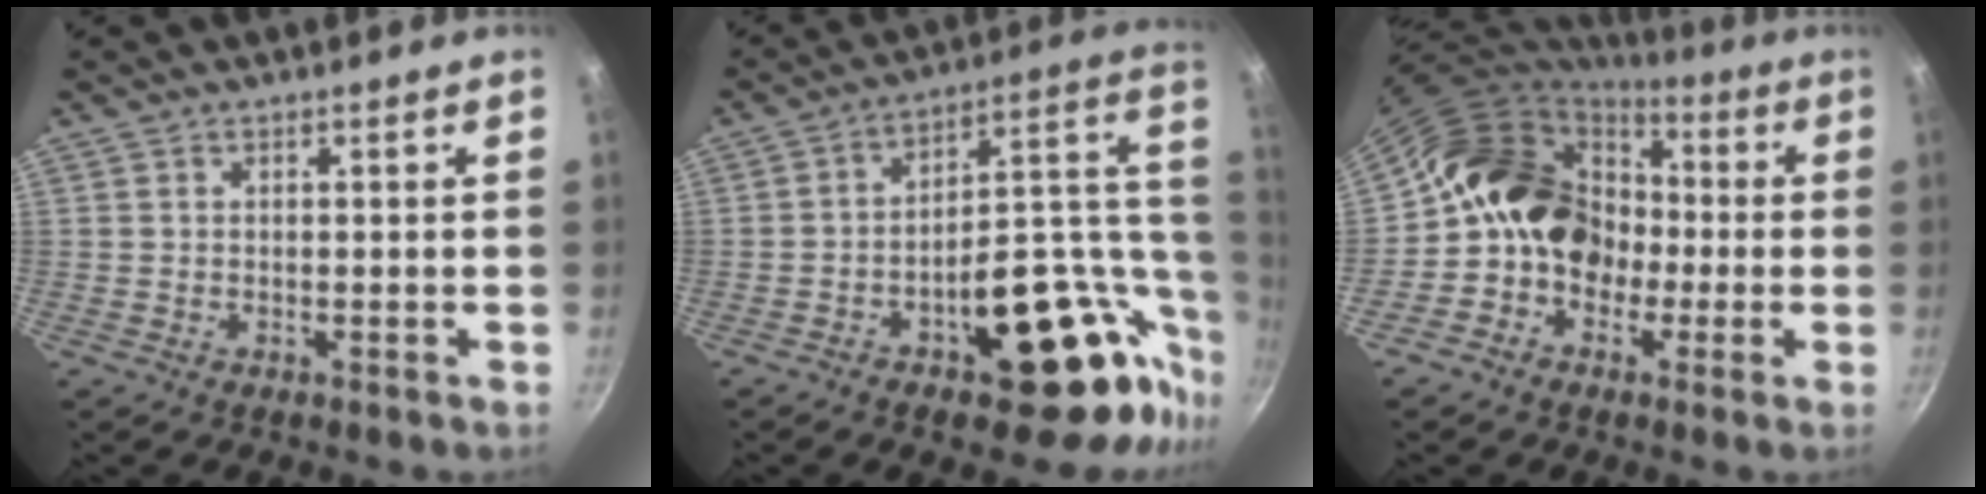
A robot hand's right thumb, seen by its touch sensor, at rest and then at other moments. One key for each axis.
{"total": 25.0, "fx": -7.4, "fy": 13.1, "fz": 20.0, "tx": -0.198, "ty": 0.053, "tz": -0.093}
{"total": 15.6, "fx": -0.1, "fy": 13.2, "fz": 8.2, "tx": -0.090, "ty": 0.047, "tz": -0.014}